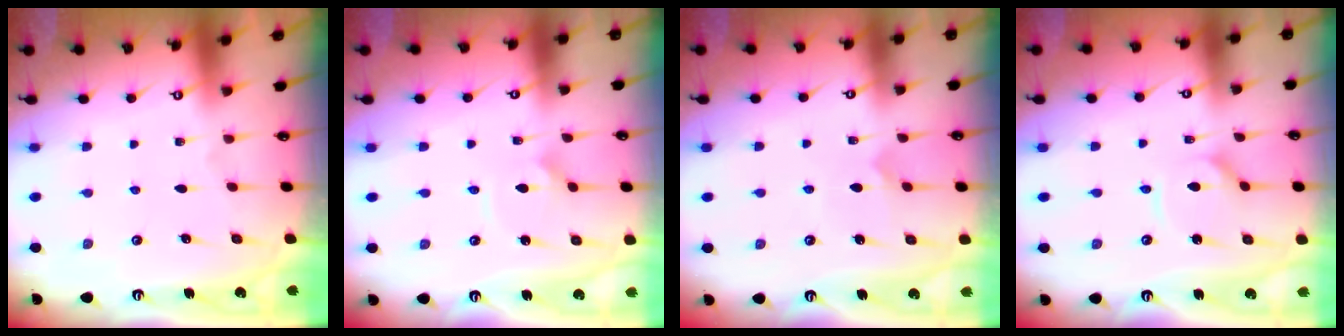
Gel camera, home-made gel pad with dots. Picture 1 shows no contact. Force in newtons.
{"total": 2.4, "press": 2.4, "slide": 0.0}
{"total": 5.5, "press": 5.5, "slide": 0.5}
{"total": 4.0, "press": 4.0, "slide": 0.5}